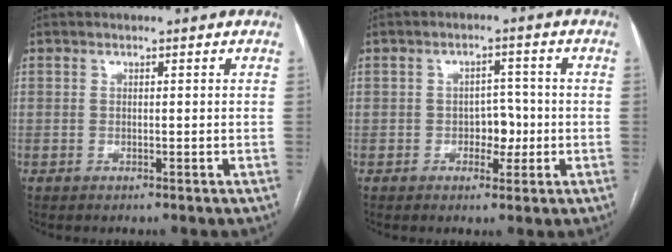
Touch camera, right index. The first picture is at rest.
{"total": 3.8, "force": [-0.9, 2.5, 2.8], "torque": [-0.033, 0.008, -0.011]}